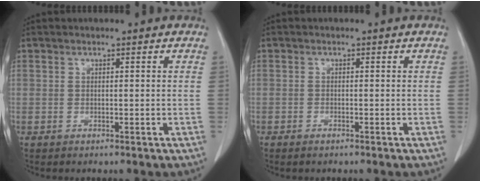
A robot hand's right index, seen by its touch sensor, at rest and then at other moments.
{"total": 0.7, "force": [-0.6, 0.3, 0.3], "torque": [-0.004, 0.000, -0.008]}